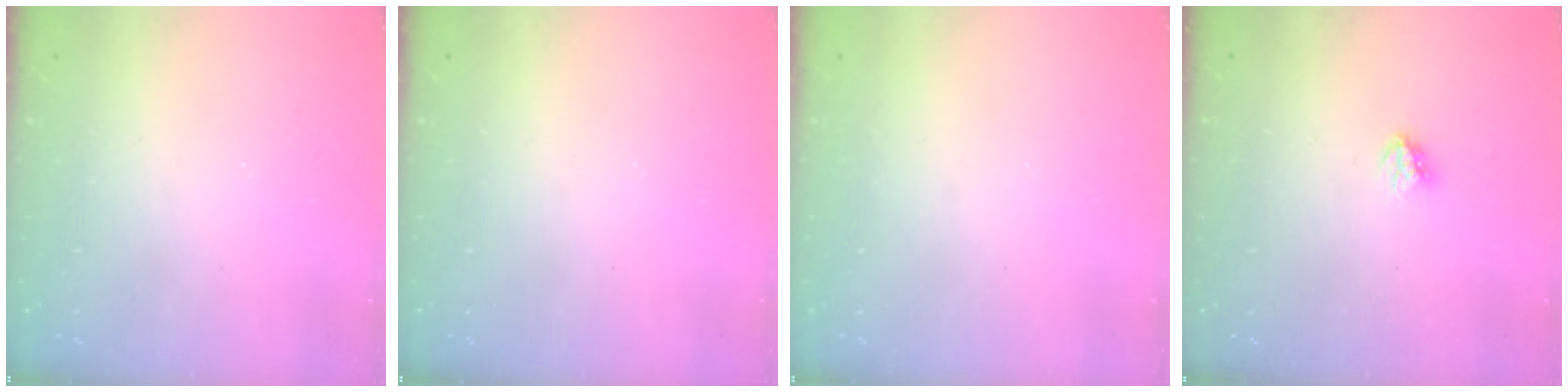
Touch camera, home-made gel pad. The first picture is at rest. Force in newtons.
{"total": 0.0}
{"total": 0.0}
{"total": 3.0, "press": 2.9, "slide": 0.4}